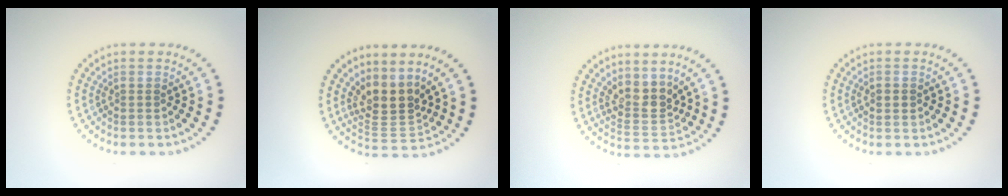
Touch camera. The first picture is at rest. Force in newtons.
{"total": 3.6, "press": 2.7, "slide": 2.4}
{"total": 3.1, "press": 2.5, "slide": 1.8}
{"total": 1.3, "press": 1.3, "slide": 0.2}